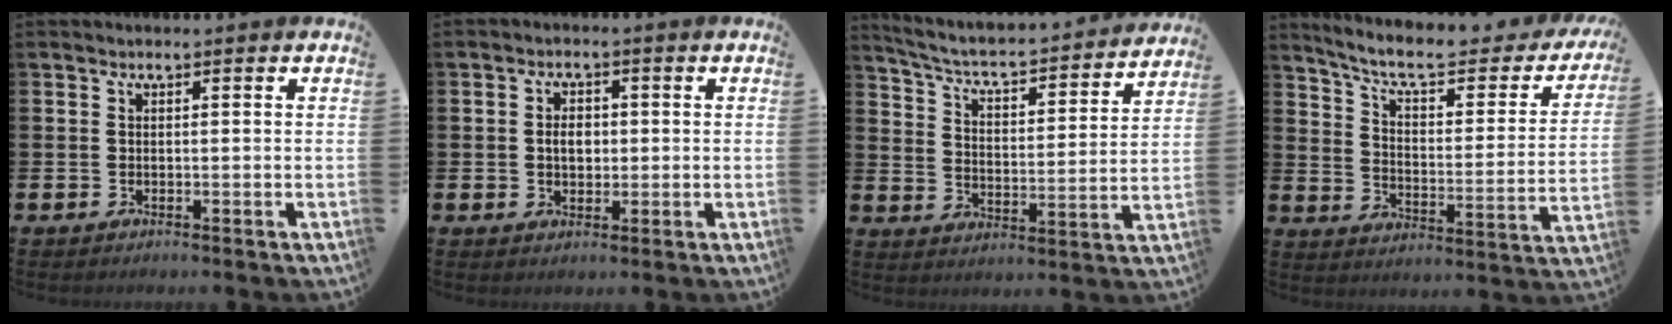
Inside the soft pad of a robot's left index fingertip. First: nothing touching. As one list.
[{"total": 3.0, "force": [0.0, 2.1, 2.1], "torque": [-0.018, 0.000, -0.008]}, {"total": 5.1, "force": [4.7, 0.9, 1.9], "torque": [-0.066, -0.042, 0.071]}, {"total": 8.1, "force": [6.6, 2.3, 4.1], "torque": [-0.106, -0.042, 0.108]}]